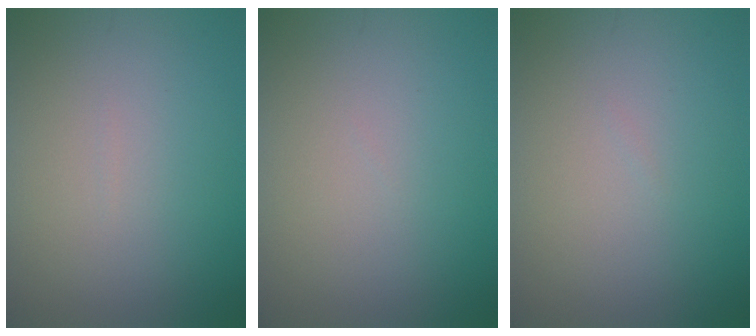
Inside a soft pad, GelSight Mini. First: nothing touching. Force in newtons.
{"total": 0.0}
{"total": 0.0}